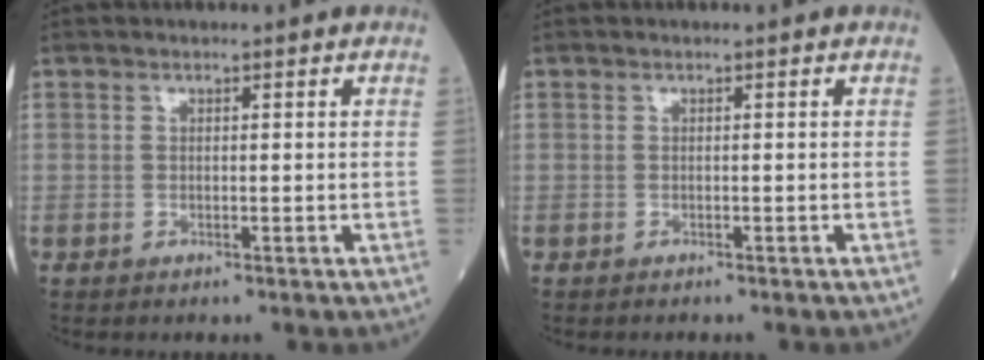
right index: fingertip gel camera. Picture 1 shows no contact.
{"total": 0.8, "force": [-0.7, 0.1, 0.3], "torque": [-0.005, -0.002, -0.012]}